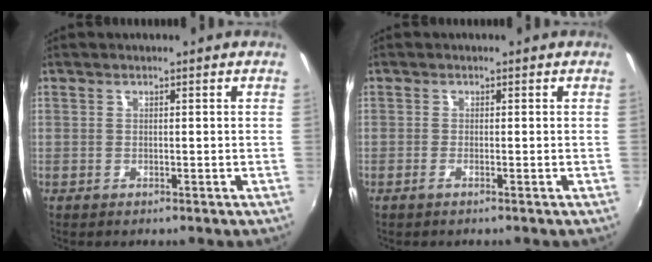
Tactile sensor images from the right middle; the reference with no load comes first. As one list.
[{"total": 0.8, "force": [-0.6, -0.2, 0.6], "torque": [-0.011, -0.002, -0.013]}]